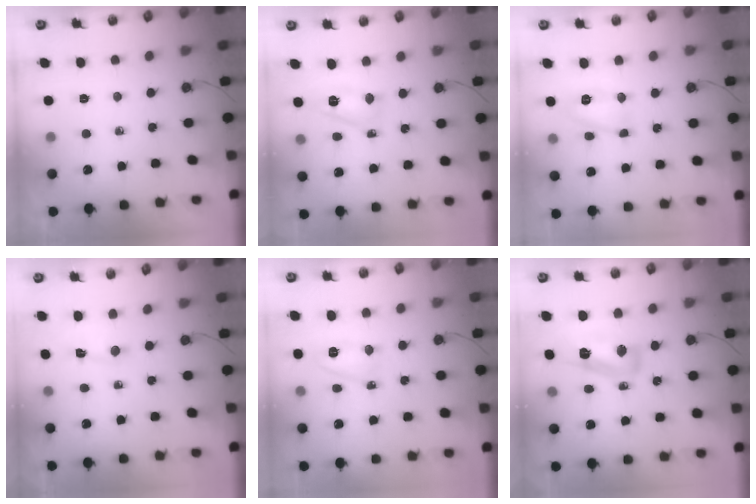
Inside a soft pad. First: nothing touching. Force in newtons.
{"total": 8.3, "press": 8.2, "slide": 0.8}
{"total": 7.9, "press": 7.9, "slide": 0.5}
{"total": 2.0, "press": 2.0, "slide": 0.3}
{"total": 5.7, "press": 5.7, "slide": 0.6}
{"total": 11.4, "press": 11.4, "slide": 0.8}